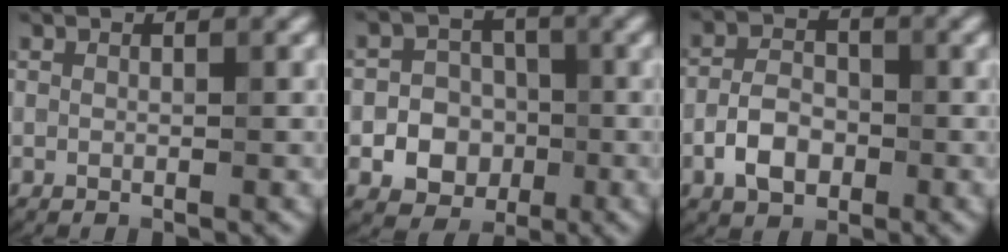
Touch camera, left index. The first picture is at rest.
{"total": 6.8, "force": [-1.8, 6.1, 2.4], "torque": [-0.027, 0.010, -0.054]}
{"total": 3.7, "force": [-1.5, 2.3, 2.5], "torque": [-0.048, 0.008, -0.030]}